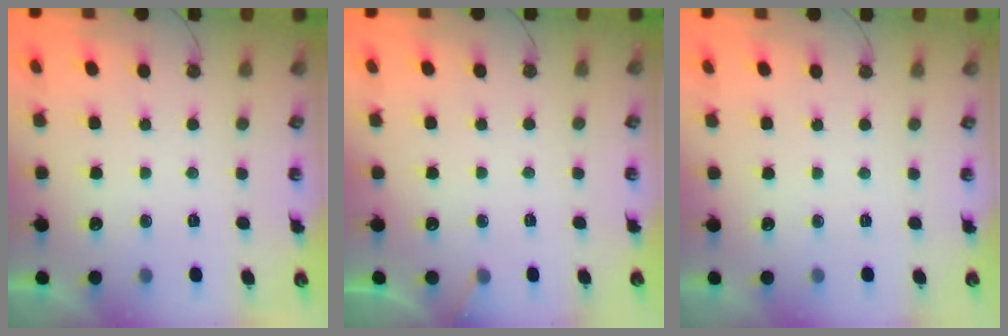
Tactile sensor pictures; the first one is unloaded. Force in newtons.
{"total": 3.9, "press": 3.9, "slide": 0.2}
{"total": 0.0}